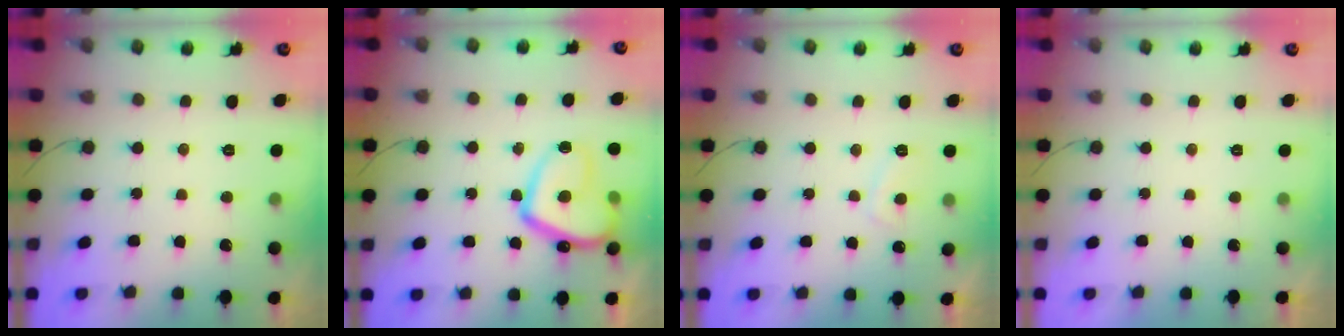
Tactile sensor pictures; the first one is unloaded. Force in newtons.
{"total": 15.0, "press": 14.9, "slide": 1.4}
{"total": 3.0, "press": 3.0, "slide": 0.6}
{"total": 2.3, "press": 2.3, "slide": 0.4}